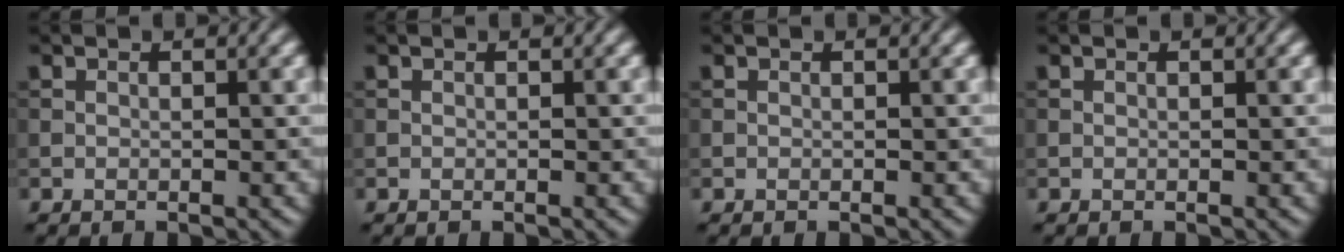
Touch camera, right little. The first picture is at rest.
{"total": 0.0}
{"total": 0.0}
{"total": 0.0}